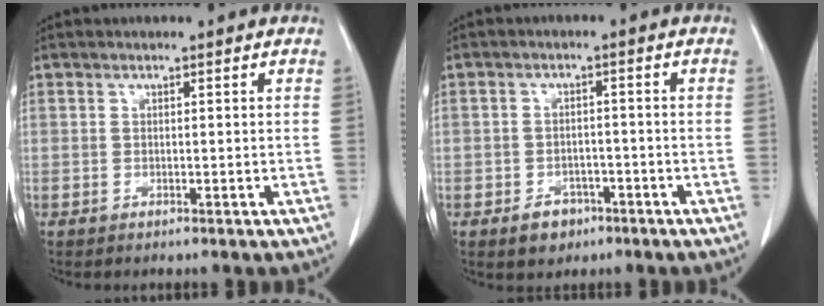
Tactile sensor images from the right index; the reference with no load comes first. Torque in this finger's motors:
{"motor_torque": [-0.03, -0.14, -0.14, -0.09]}